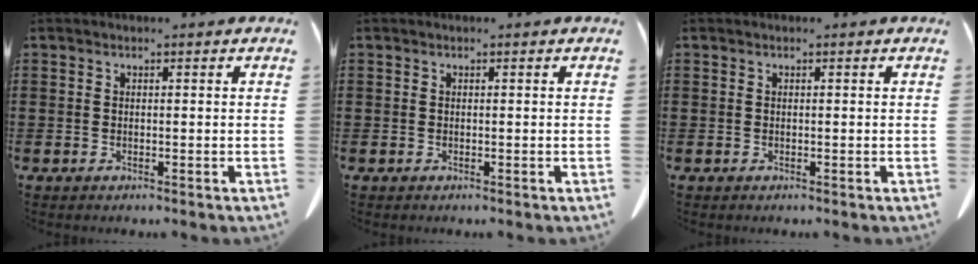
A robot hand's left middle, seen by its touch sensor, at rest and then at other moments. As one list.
[{"total": 0.0}, {"total": 0.0}]